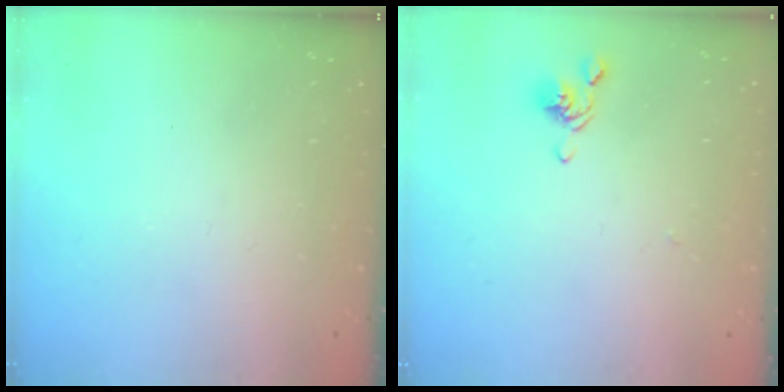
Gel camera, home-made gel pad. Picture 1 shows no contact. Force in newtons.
{"total": 2.1, "press": 2.0, "slide": 0.7}